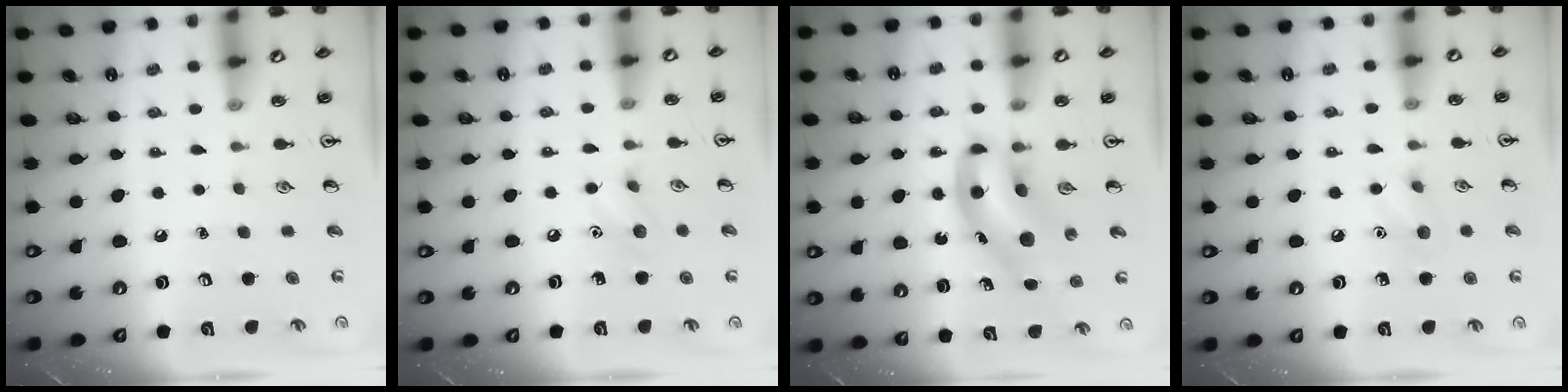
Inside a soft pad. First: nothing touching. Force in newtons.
{"total": 5.1, "press": 4.9, "slide": 1.3}
{"total": 8.6, "press": 8.3, "slide": 2.2}
{"total": 6.6, "press": 6.4, "slide": 1.9}